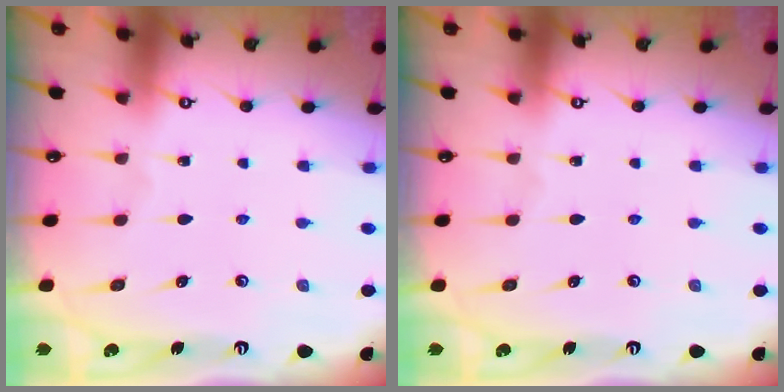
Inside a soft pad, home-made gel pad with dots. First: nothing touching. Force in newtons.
{"total": 0.0}